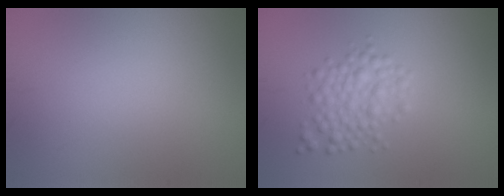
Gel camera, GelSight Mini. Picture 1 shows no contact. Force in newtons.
{"total": 3.3, "press": 3.3, "slide": 0.1}